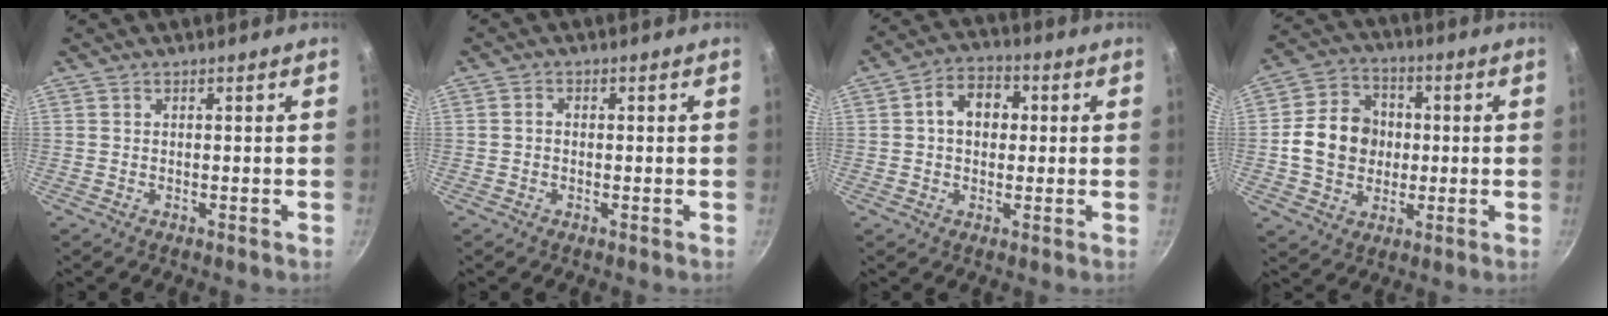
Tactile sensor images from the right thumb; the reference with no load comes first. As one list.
[{"total": 1.2, "force": [-0.2, 1.0, 0.7], "torque": [-0.013, 0.007, -0.005]}, {"total": 8.1, "force": [1.2, 6.0, 5.3], "torque": [-0.054, 0.016, 0.007]}, {"total": 12.9, "force": [-0.1, 10.9, 6.9], "torque": [-0.094, 0.020, -0.007]}]